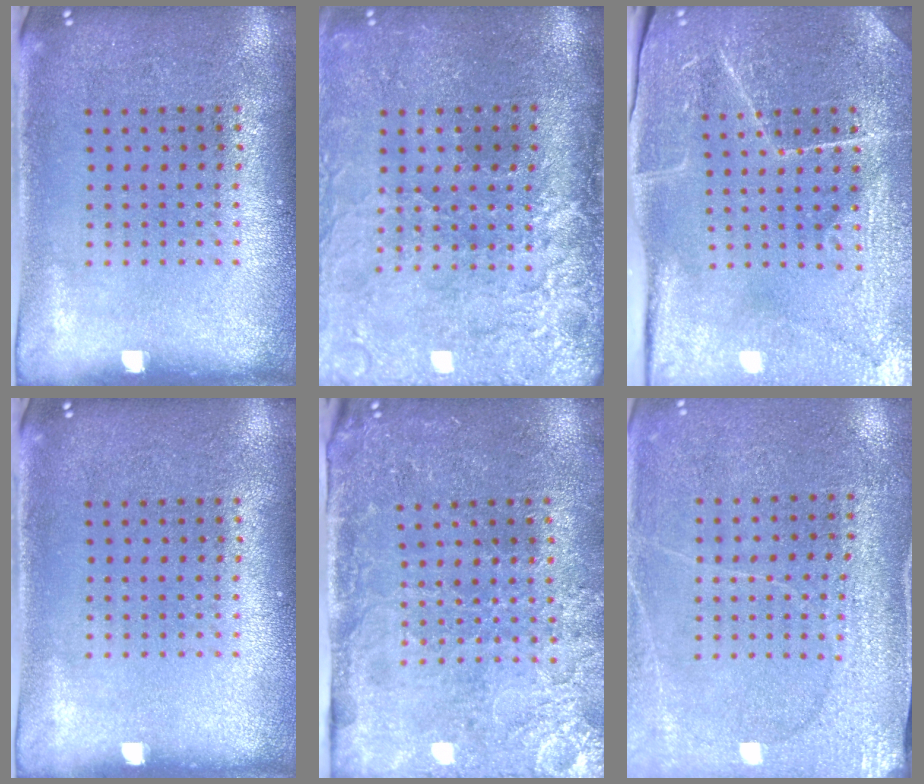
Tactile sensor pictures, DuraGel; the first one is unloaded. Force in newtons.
{"total": 4.3, "press": 3.5, "slide": 2.5}
{"total": 4.0, "press": 3.9, "slide": 0.3}
{"total": 0.0}
{"total": 3.4, "press": 3.4, "slide": 0.6}
{"total": 2.9, "press": 2.9, "slide": 0.2}